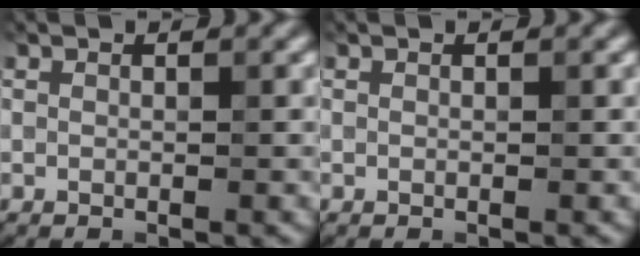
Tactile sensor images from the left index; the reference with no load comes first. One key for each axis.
{"total": 0.0}